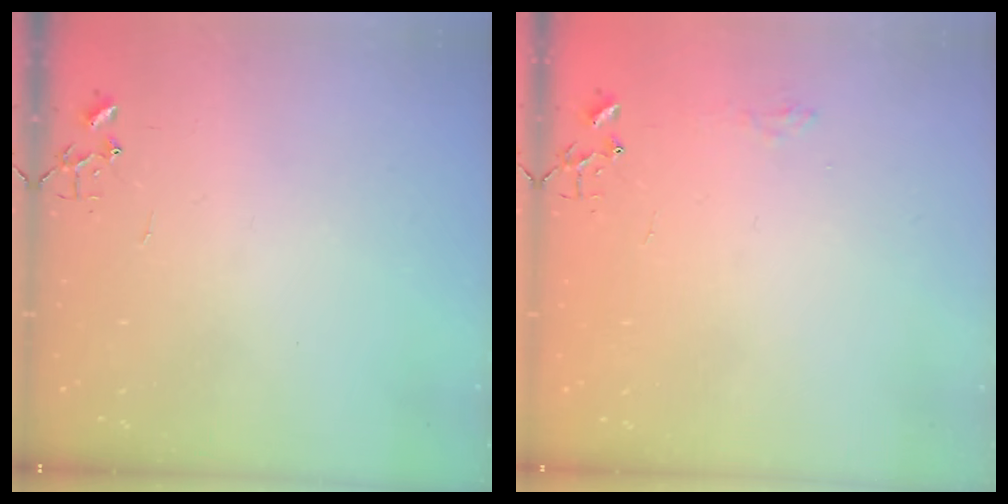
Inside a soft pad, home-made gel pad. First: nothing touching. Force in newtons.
{"total": 7.3, "press": 7.3, "slide": 0.6}